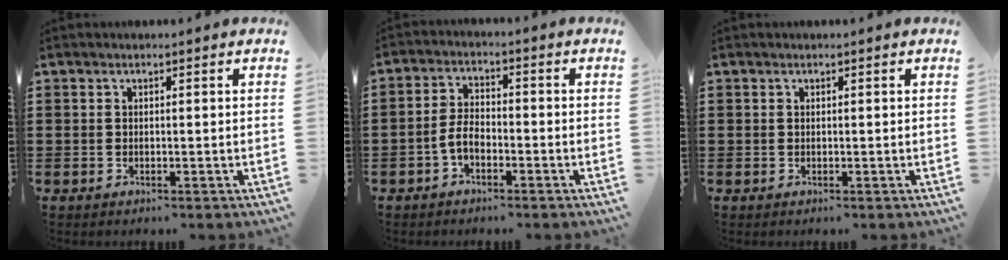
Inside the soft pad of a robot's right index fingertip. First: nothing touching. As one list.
[{"total": 4.1, "force": [-1.9, 2.0, 2.9], "torque": [-0.074, 0.000, -0.043]}, {"total": 0.0}]